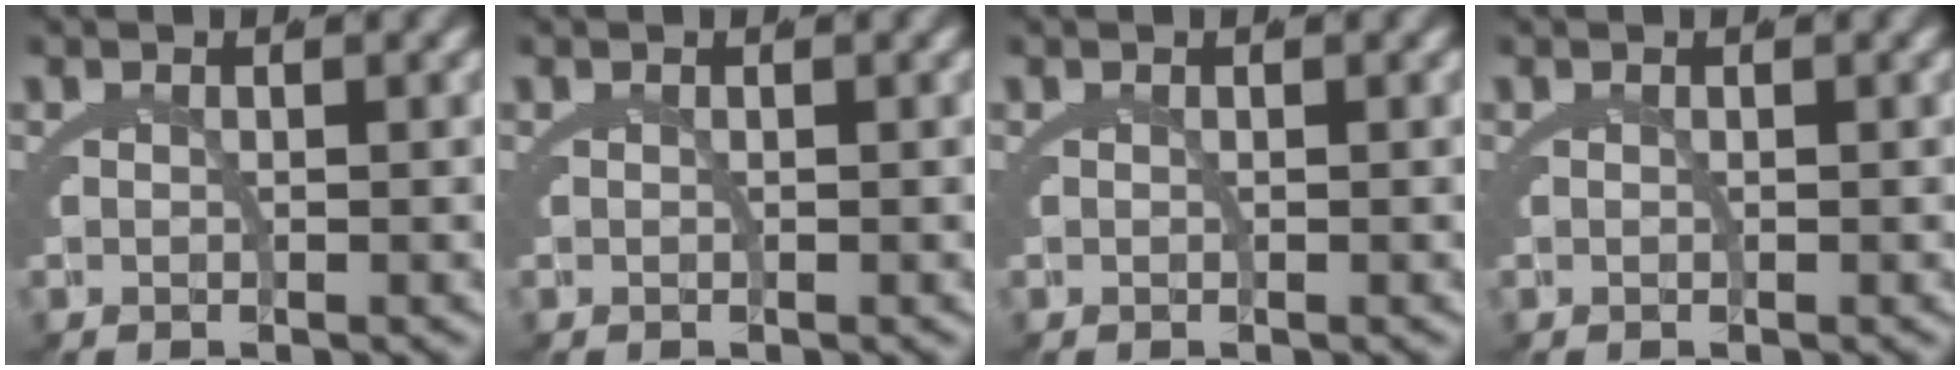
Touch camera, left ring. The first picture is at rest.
{"total": 0.0}
{"total": 0.0}
{"total": 0.0}